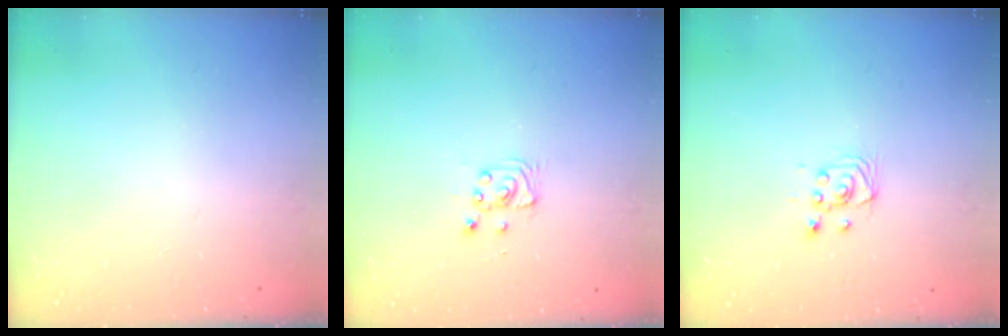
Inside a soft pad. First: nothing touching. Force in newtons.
{"total": 3.5, "press": 3.4, "slide": 0.4}
{"total": 2.9, "press": 2.6, "slide": 1.3}